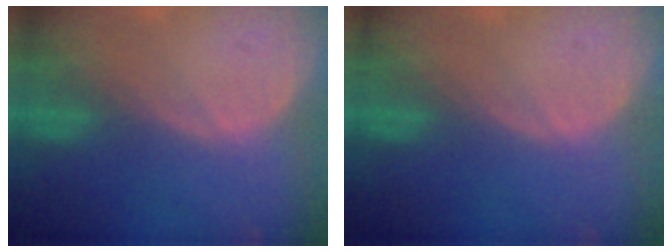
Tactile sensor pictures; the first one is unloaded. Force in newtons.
{"total": 0.0}